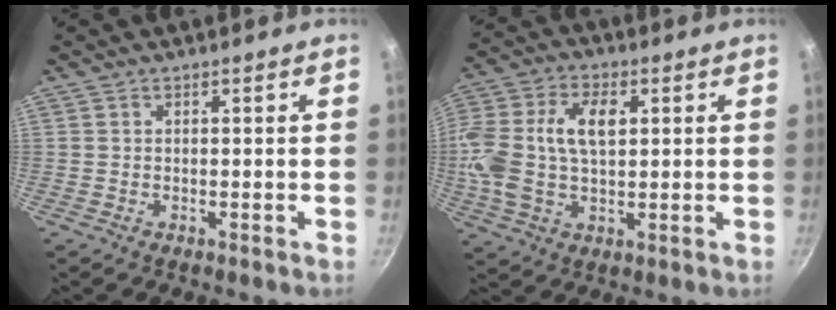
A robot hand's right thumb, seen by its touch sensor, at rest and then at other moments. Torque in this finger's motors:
{"motor_torque": [1.32, 3.08, 1.45, -0.46, 0.61]}